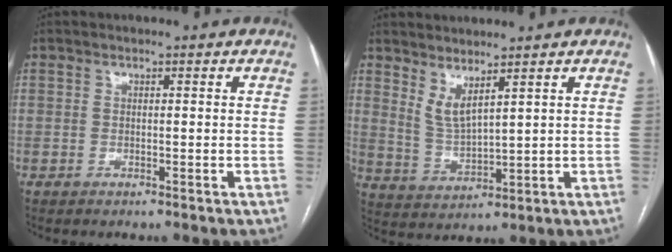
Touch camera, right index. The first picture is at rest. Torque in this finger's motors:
{"motor_torque": [0.21, 0.24, 0.03, 0.02]}